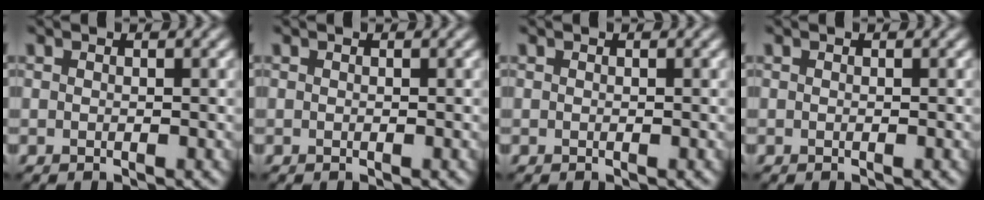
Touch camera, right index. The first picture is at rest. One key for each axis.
{"total": 0.0}
{"total": 0.0}
{"total": 0.0}